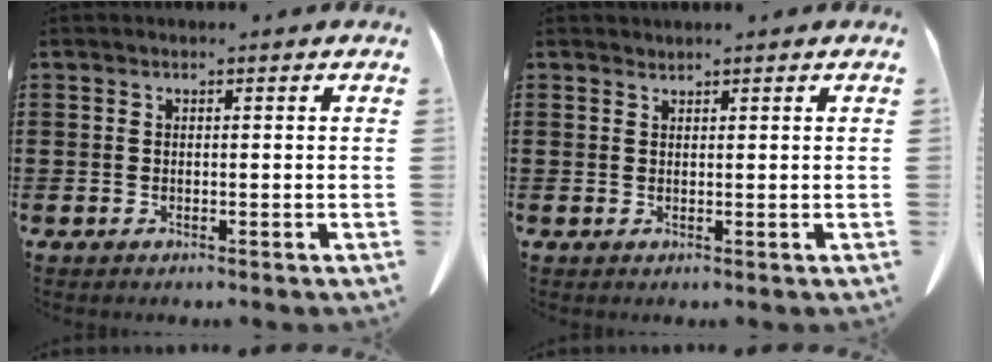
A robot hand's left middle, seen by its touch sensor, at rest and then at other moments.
{"total": 0.9, "force": [0.9, 0.0, -0.1], "torque": [-0.001, -0.001, 0.018]}